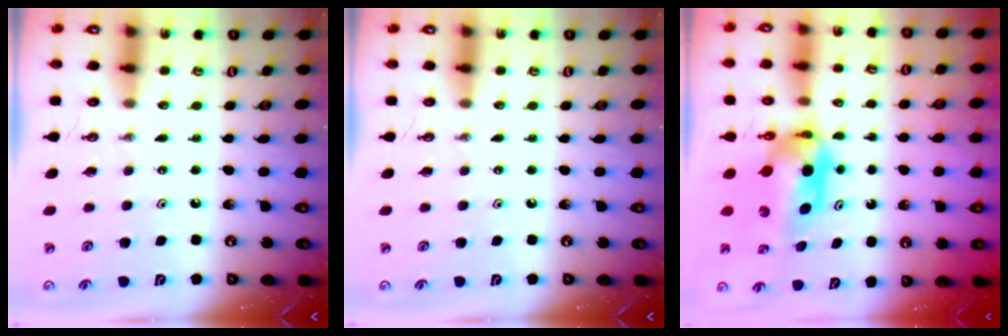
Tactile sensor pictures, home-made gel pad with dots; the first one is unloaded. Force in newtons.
{"total": 0.0}
{"total": 5.4, "press": 5.4, "slide": 0.5}